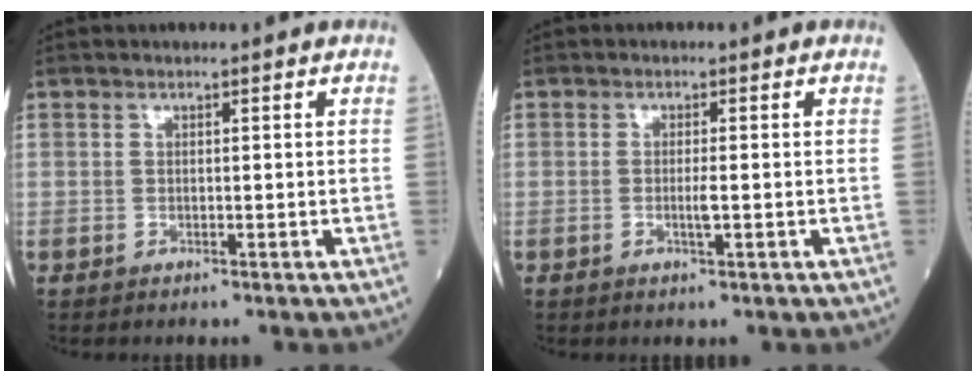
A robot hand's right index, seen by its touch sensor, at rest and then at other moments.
{"total": 1.7, "force": [-0.4, -0.1, 1.7], "torque": [-0.035, -0.003, -0.008]}